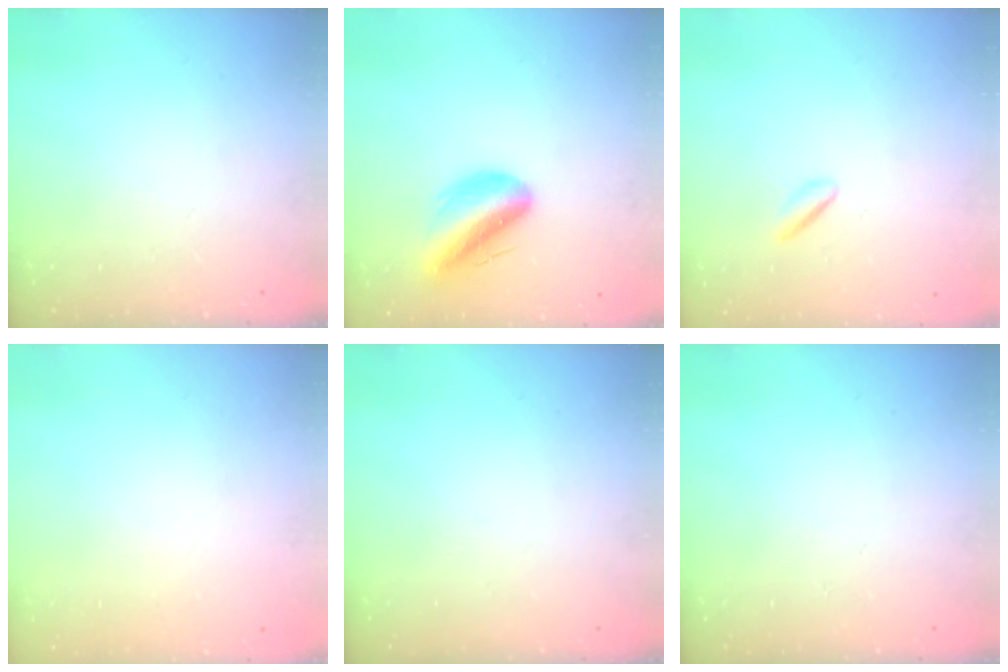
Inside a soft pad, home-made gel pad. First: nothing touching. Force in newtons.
{"total": 11.9, "press": 11.5, "slide": 3.2}
{"total": 1.0, "press": 0.7, "slide": 0.7}
{"total": 2.1, "press": 2.1, "slide": 0.1}
{"total": 0.0}
{"total": 0.0}